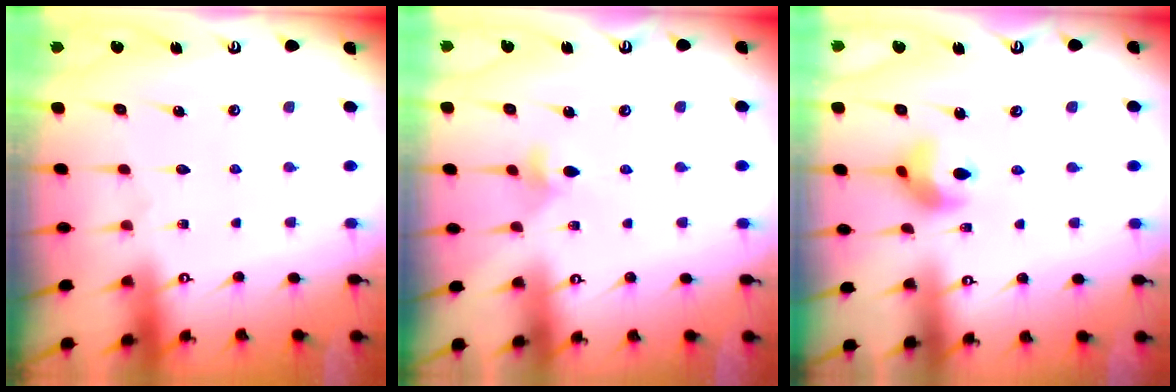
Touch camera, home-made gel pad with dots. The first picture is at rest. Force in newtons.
{"total": 5.0, "press": 4.9, "slide": 0.9}
{"total": 9.6, "press": 9.4, "slide": 2.1}